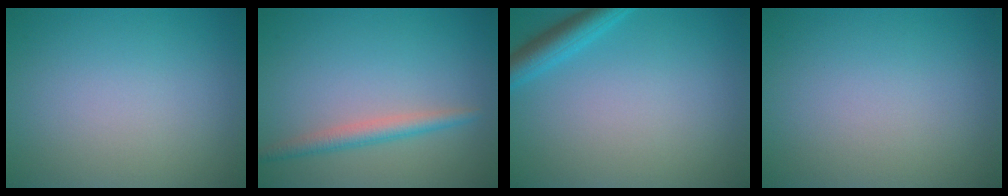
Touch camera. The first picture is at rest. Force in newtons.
{"total": 2.3, "press": 2.3, "slide": 0.1}
{"total": 2.8, "press": 2.8, "slide": 0.2}
{"total": 0.0}